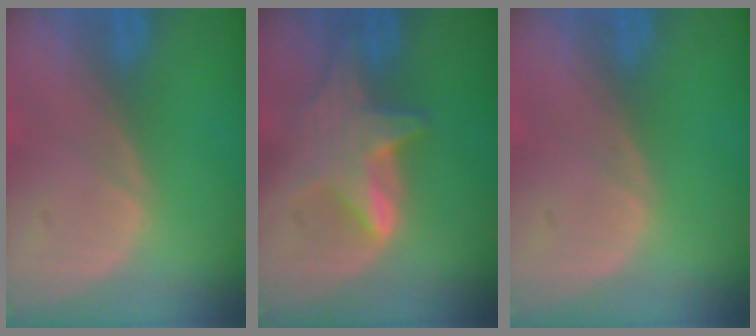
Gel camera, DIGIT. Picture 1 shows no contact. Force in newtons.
{"total": 6.0, "press": 6.0, "slide": 0.8}
{"total": 0.0}